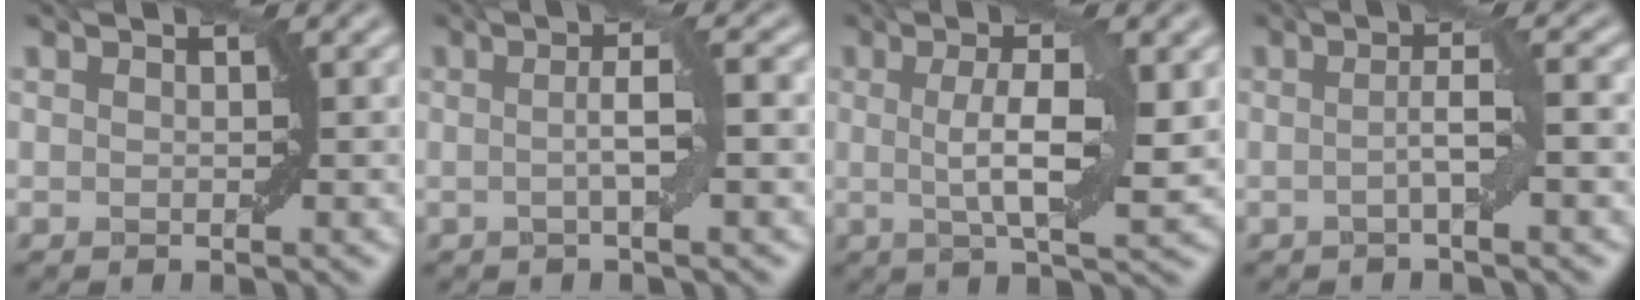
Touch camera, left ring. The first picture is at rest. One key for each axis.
{"total": 3.3, "fx": 0.0, "fy": 0.4, "fz": 3.3, "tx": -0.051, "ty": 0.004, "tz": -0.002}
{"total": 6.3, "fx": 0.6, "fy": 1.4, "fz": 6.1, "tx": -0.096, "ty": 0.002, "tz": 0.009}
{"total": 2.8, "fx": -0.4, "fy": 0.2, "fz": 2.8, "tx": -0.046, "ty": 0.003, "tz": -0.011}